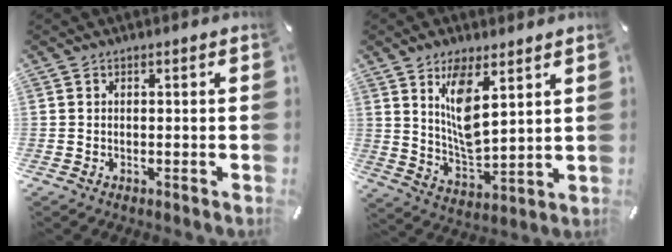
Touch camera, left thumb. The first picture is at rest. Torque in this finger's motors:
{"motor_torque": [1.68, 1.54, 1.35, -0.32, 0.38]}